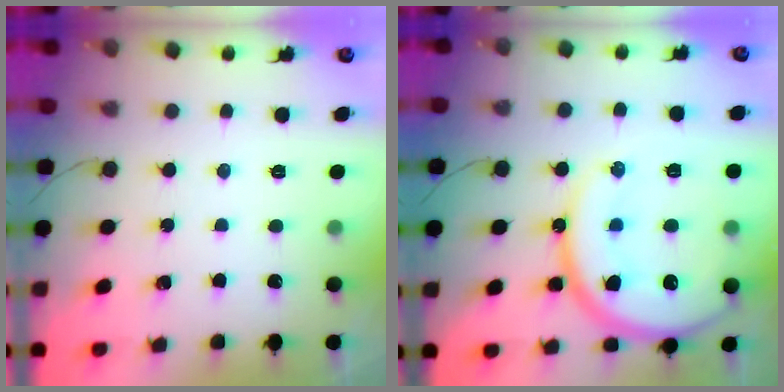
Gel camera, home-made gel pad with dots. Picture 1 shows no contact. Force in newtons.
{"total": 21.0, "press": 20.9, "slide": 2.2}